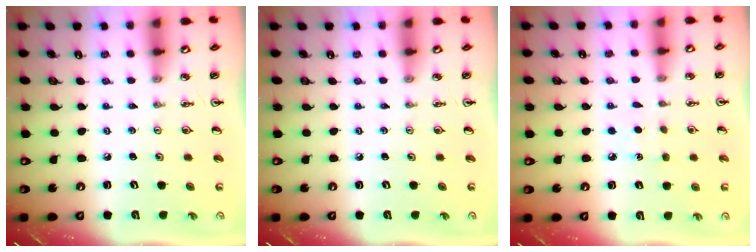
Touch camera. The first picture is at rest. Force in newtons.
{"total": 0.0}
{"total": 3.9, "press": 3.9, "slide": 0.4}